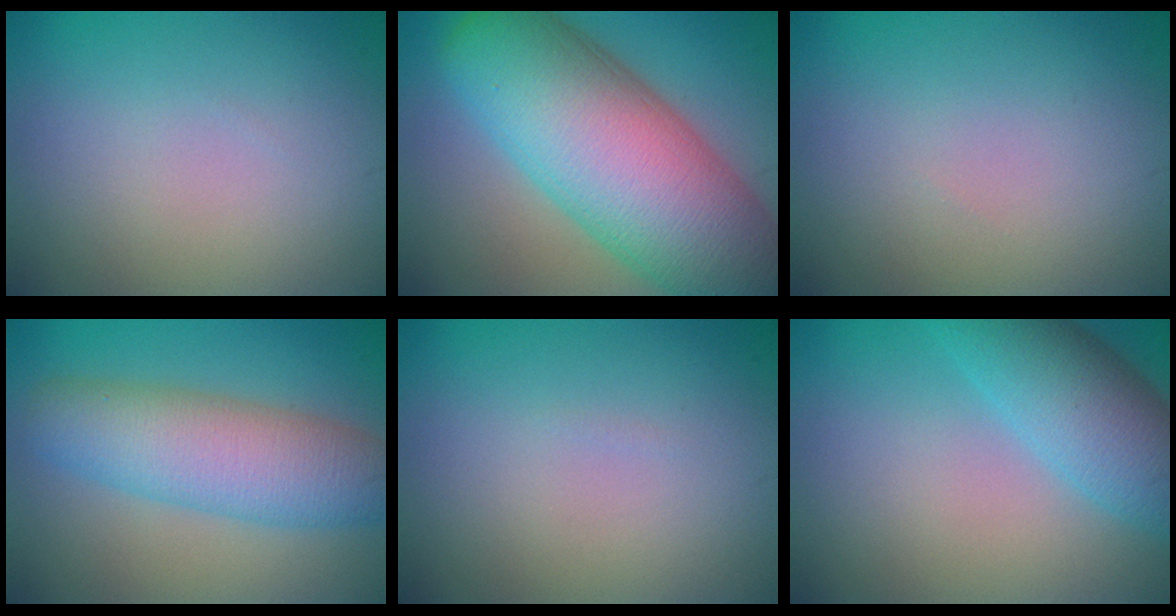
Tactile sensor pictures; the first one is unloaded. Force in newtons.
{"total": 15.1, "press": 15.1, "slide": 0.7}
{"total": 0.0}
{"total": 6.7, "press": 6.7, "slide": 0.1}
{"total": 0.0}
{"total": 5.9, "press": 5.9, "slide": 0.2}